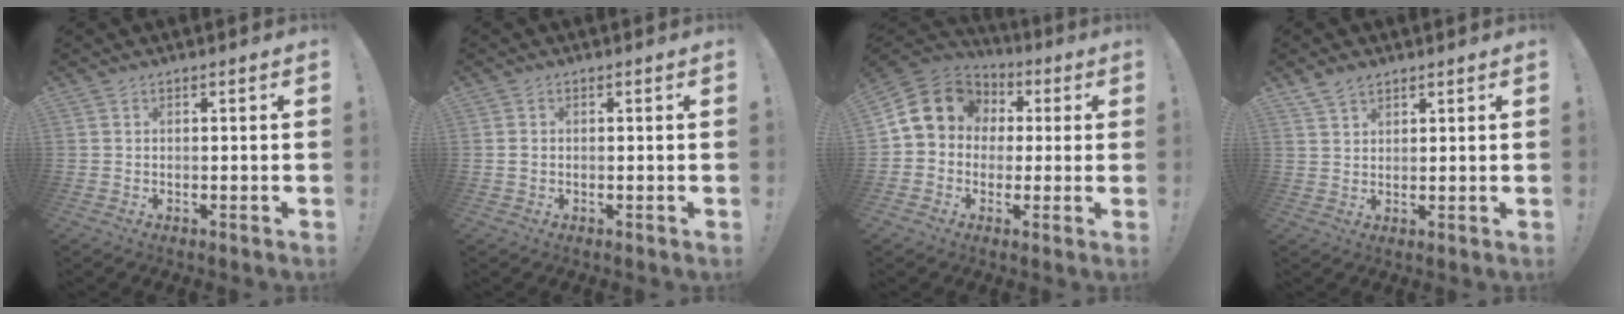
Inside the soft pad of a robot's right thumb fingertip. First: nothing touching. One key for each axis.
{"total": 0.9, "fx": -0.1, "fy": 0.8, "fz": 0.4, "tx": -0.017, "ty": 0.007, "tz": 0.001}
{"total": 13.7, "fx": 3.3, "fy": 11.6, "fz": 6.6, "tx": -0.096, "ty": -0.003, "tz": 0.070}
{"total": 3.8, "fx": 3.0, "fy": 2.0, "fz": 1.2, "tx": -0.021, "ty": -0.015, "tz": 0.057}